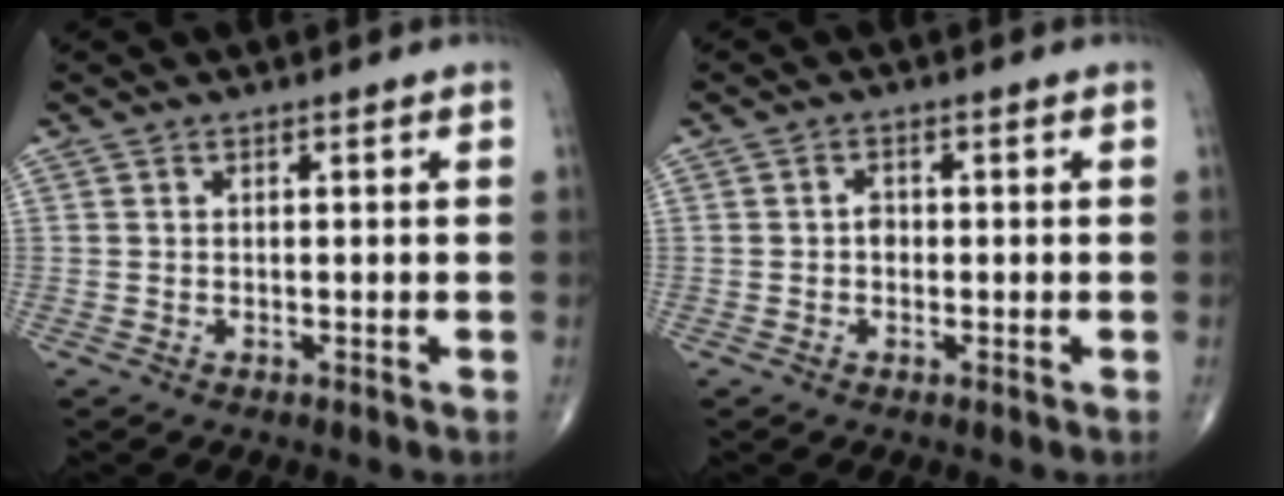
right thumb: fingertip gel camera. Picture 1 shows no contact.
{"total": 1.6, "force": [-0.2, 1.2, 1.0], "torque": [-0.008, 0.005, -0.006]}